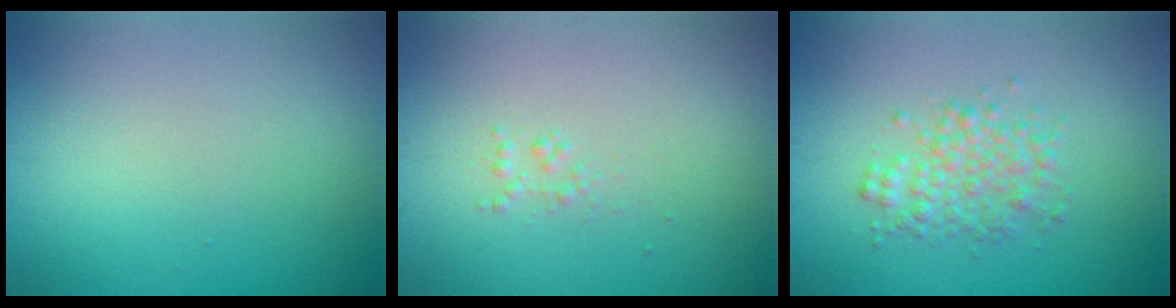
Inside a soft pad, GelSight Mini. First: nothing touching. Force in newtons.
{"total": 0.7, "press": 0.7, "slide": 0.0}
{"total": 2.7, "press": 2.7, "slide": 0.0}